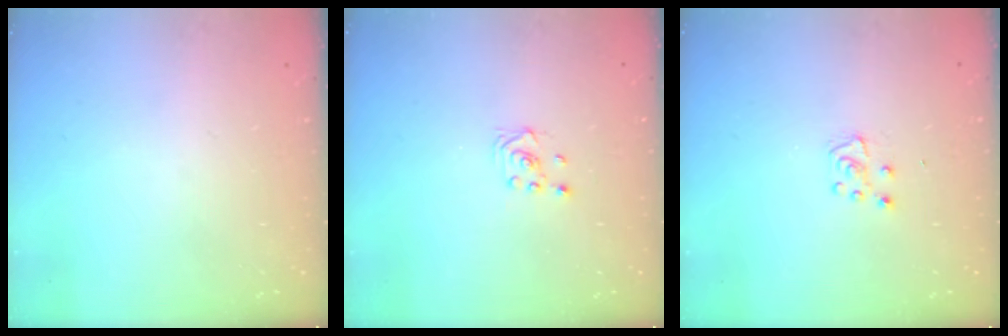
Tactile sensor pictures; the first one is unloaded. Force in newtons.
{"total": 1.6, "press": 1.4, "slide": 0.9}
{"total": 5.1, "press": 5.0, "slide": 0.6}